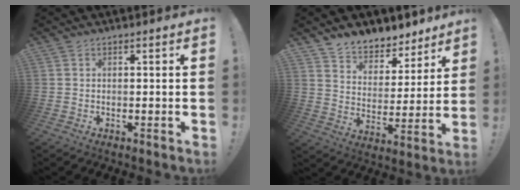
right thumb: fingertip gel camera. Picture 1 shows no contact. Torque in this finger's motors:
{"motor_torque": [-0.57, 1.13, -0.18, 0.58, 0.00]}